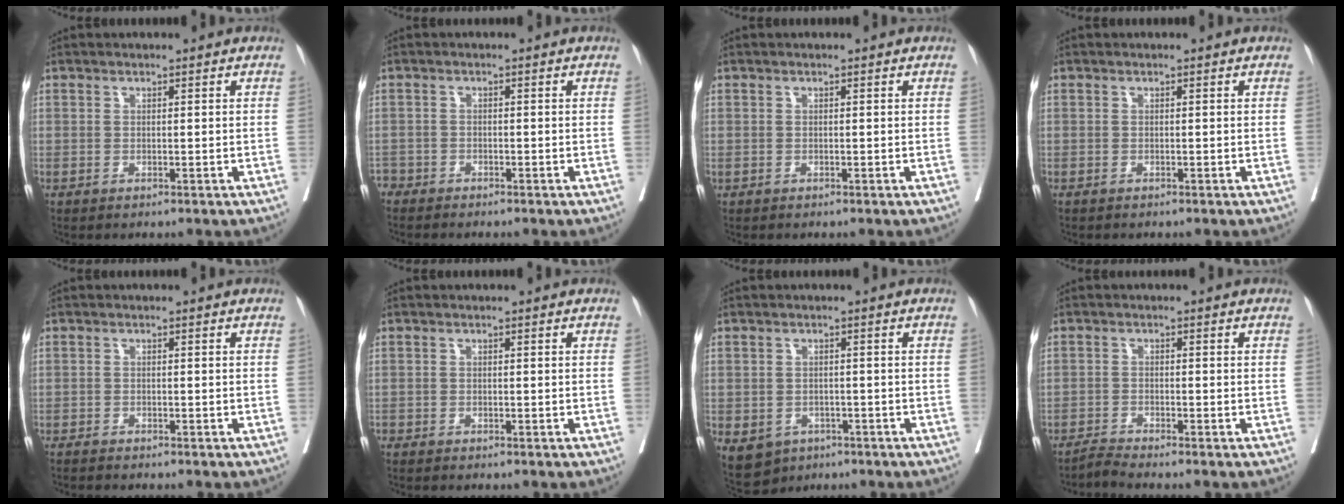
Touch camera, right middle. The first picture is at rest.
{"total": 2.5, "force": [-2.5, 0.7, -0.1], "torque": [0.005, -0.006, -0.047]}
{"total": 0.0}
{"total": 0.0}
{"total": 2.0, "force": [-1.9, 0.0, 0.4], "torque": [-0.006, -0.005, -0.031]}
{"total": 1.4, "force": [-1.3, 0.2, 0.3], "torque": [-0.007, -0.003, -0.023]}
{"total": 5.9, "force": [-3.1, 4.8, 1.7], "torque": [-0.030, 0.001, -0.038]}
{"total": 2.3, "force": [-2.1, -1.1, -0.2], "torque": [0.000, -0.013, -0.042]}